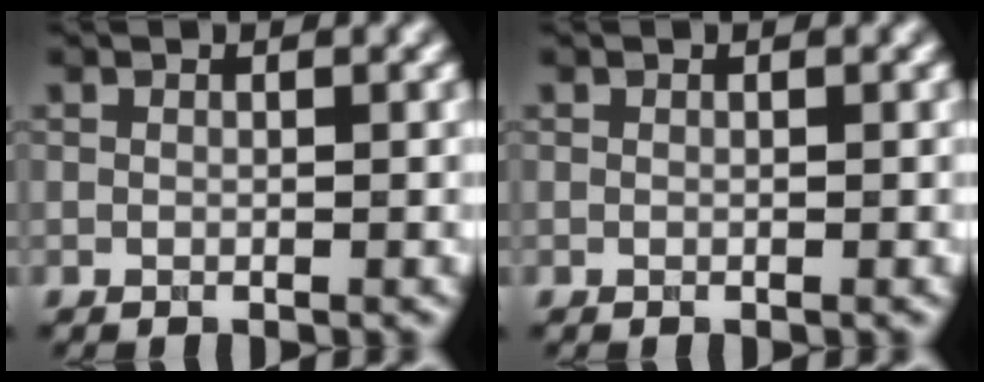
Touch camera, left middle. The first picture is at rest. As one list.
[{"total": 0.0}]